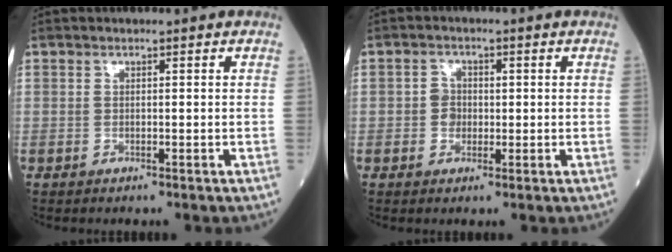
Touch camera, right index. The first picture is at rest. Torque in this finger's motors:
{"motor_torque": [-0.03, -0.01, -0.01, 0.00]}